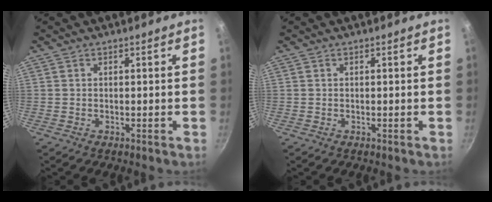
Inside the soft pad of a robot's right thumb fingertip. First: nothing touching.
{"total": 0.0}